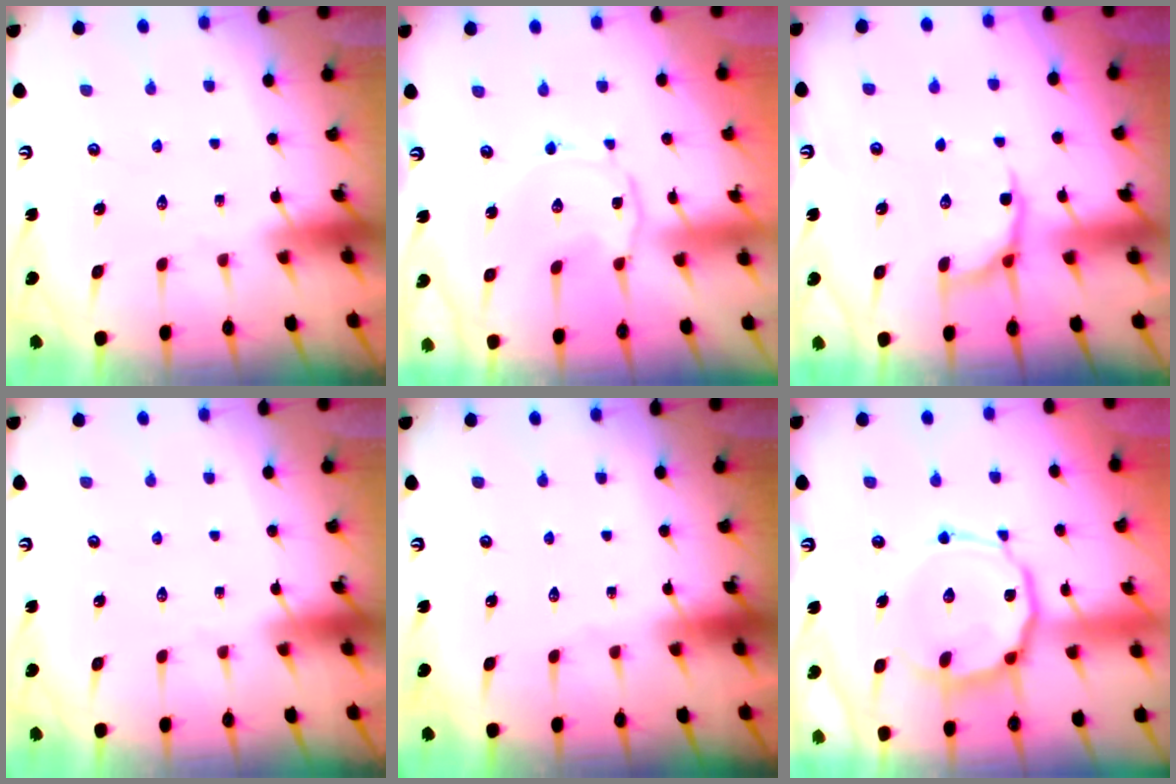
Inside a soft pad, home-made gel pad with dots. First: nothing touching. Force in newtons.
{"total": 1.7, "press": 1.7, "slide": 0.4}
{"total": 6.3, "press": 5.7, "slide": 2.7}
{"total": 0.0}
{"total": 0.0}
{"total": 12.7, "press": 12.7, "slide": 1.0}